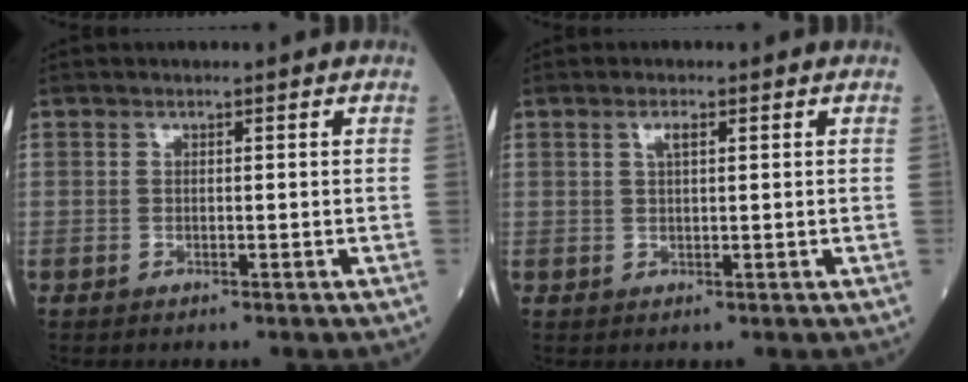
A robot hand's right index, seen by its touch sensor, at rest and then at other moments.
{"total": 1.7, "force": [0.8, 0.4, 1.5], "torque": [-0.029, 0.003, 0.014]}